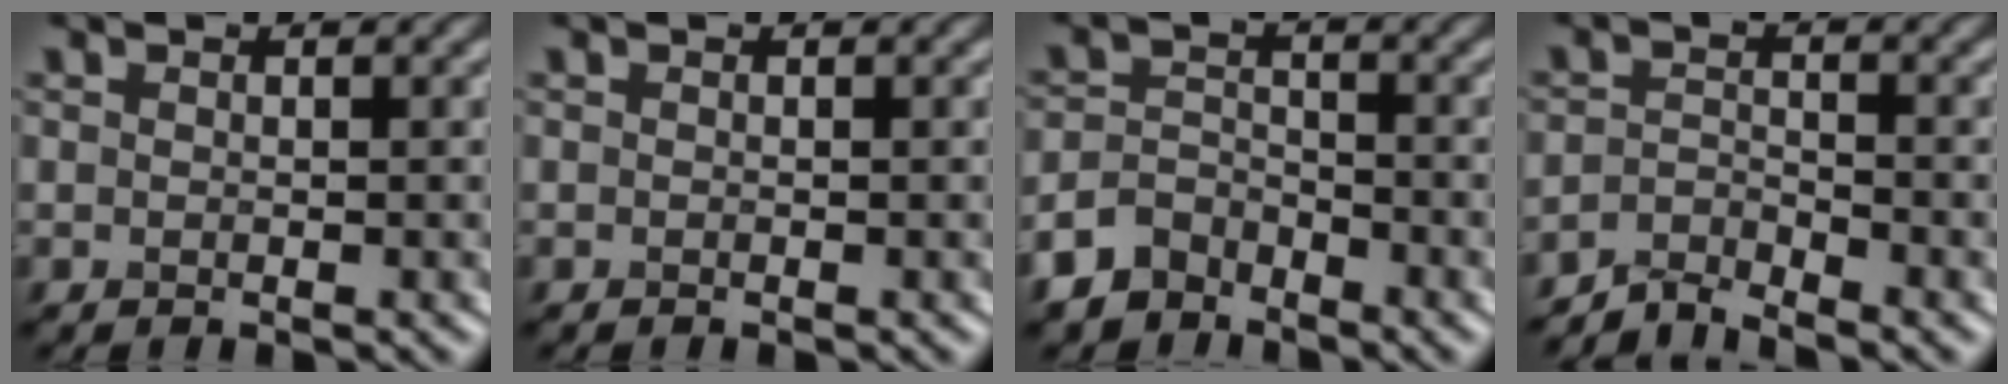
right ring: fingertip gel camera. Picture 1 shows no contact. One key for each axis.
{"total": 0.0}
{"total": 3.7, "fx": -3.1, "fy": 1.8, "fz": 1.0, "tx": -0.018, "ty": 0.001, "tz": -0.070}
{"total": 2.6, "fx": -2.5, "fy": 0.2, "fz": 0.4, "tx": -0.007, "ty": 0.002, "tz": -0.058}